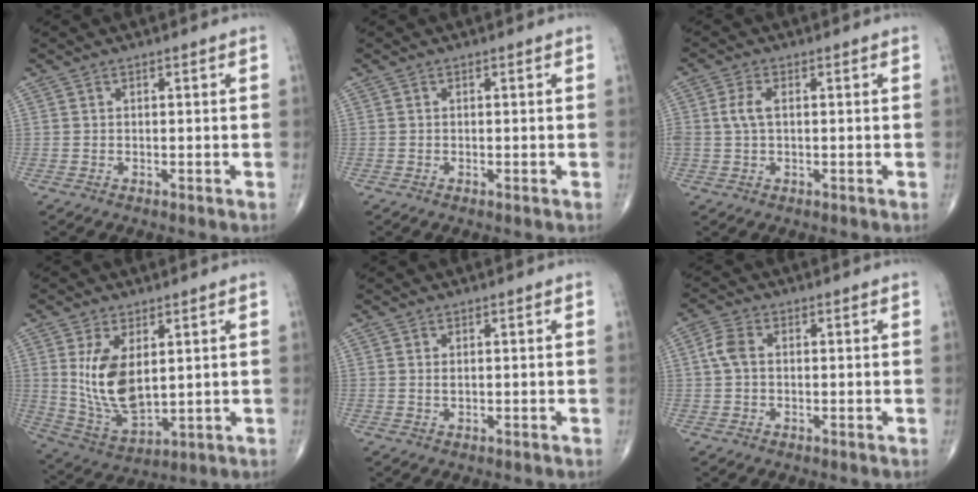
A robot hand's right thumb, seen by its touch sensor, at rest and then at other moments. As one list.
[{"total": 0.0}, {"total": 3.4, "force": [0.4, 1.8, 2.8], "torque": [-0.070, 0.007, 0.006]}, {"total": 12.0, "force": [2.6, 6.3, 9.8], "torque": [-0.175, -0.022, 0.067]}, {"total": 0.7, "force": [0.2, 0.3, 0.6], "torque": [-0.012, 0.000, 0.006]}, {"total": 3.7, "force": [0.3, 2.4, 2.8], "torque": [-0.064, 0.011, 0.000]}]